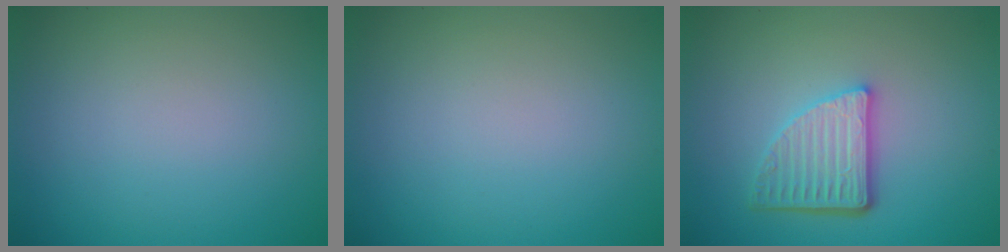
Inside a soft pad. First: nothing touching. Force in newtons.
{"total": 0.0}
{"total": 4.6, "press": 3.5, "slide": 2.9}